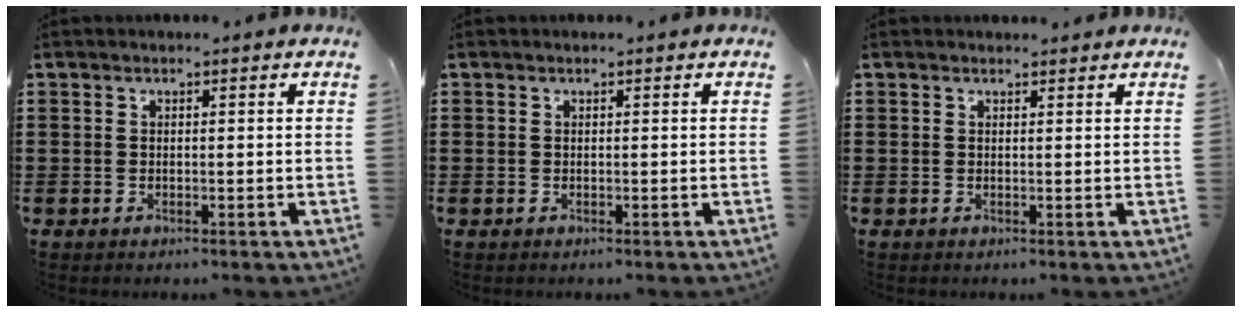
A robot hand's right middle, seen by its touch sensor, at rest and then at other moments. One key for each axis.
{"total": 0.0}
{"total": 0.6, "fx": 0.5, "fy": 0.1, "fz": -0.1, "tx": 0.006, "ty": -0.005, "tz": 0.009}